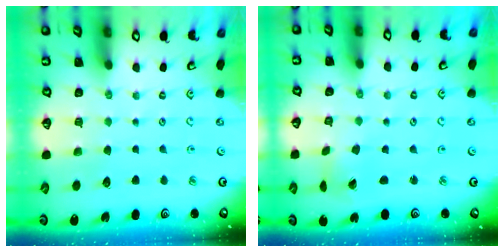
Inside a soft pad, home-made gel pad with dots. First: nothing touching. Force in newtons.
{"total": 1.2, "press": 1.1, "slide": 0.2}